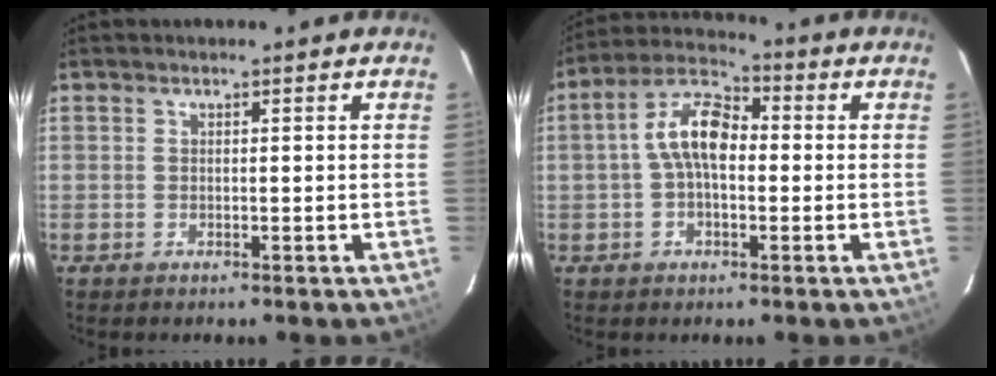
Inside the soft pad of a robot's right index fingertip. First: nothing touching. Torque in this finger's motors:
{"motor_torque": [1.83, -0.04, 0.81, 0.21]}